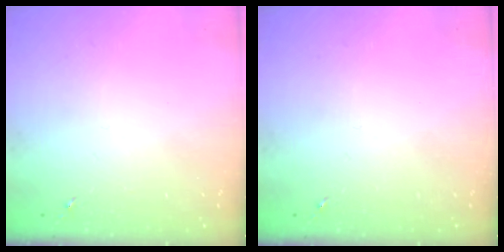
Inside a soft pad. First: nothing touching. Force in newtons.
{"total": 0.0}